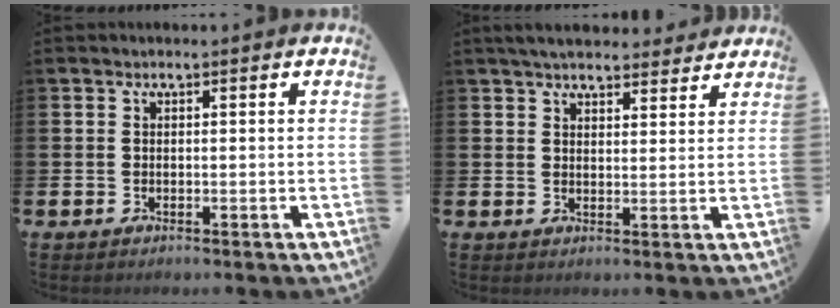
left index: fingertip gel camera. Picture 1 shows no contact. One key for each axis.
{"total": 4.5, "fx": 4.3, "fy": 1.1, "fz": 0.9, "tx": -0.024, "ty": -0.014, "tz": 0.078}